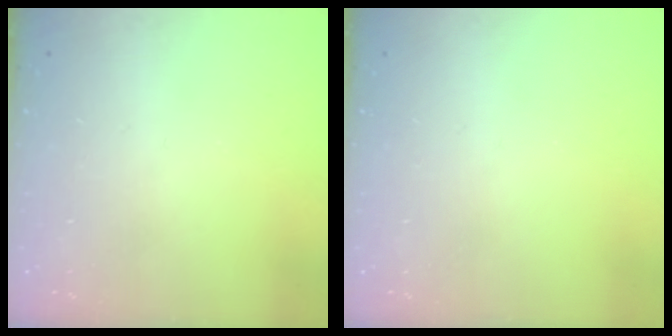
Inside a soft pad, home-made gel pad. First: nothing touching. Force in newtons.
{"total": 0.0}